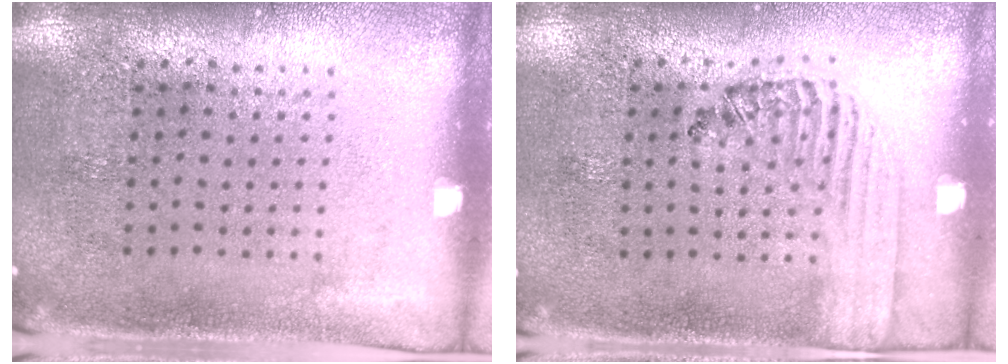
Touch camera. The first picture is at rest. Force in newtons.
{"total": 1.4, "press": 1.2, "slide": 0.7}